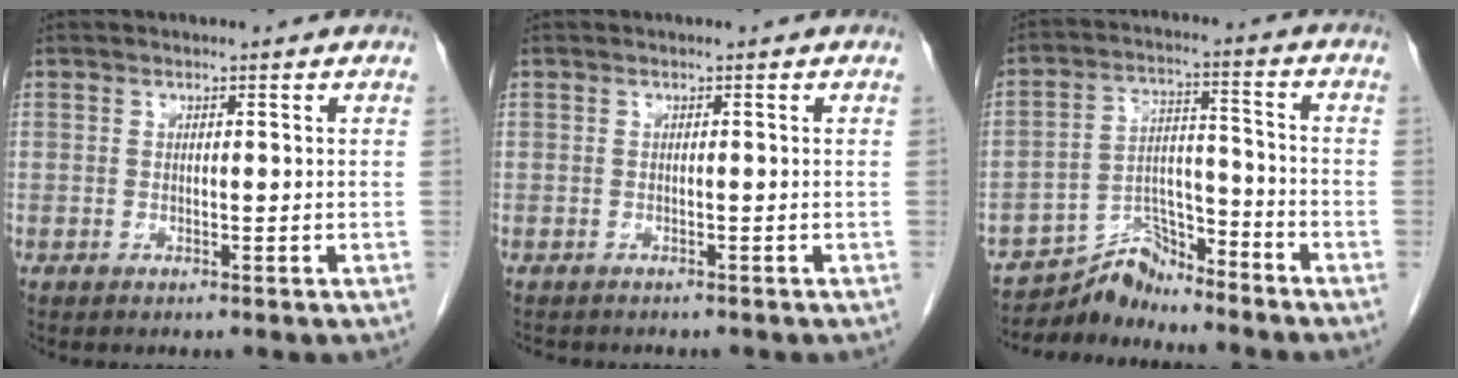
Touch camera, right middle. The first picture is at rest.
{"total": 3.8, "force": [-3.3, 1.4, 1.4], "torque": [-0.020, -0.005, -0.040]}
{"total": 7.4, "force": [-7.3, 1.3, -0.2], "torque": [0.007, 0.022, -0.132]}